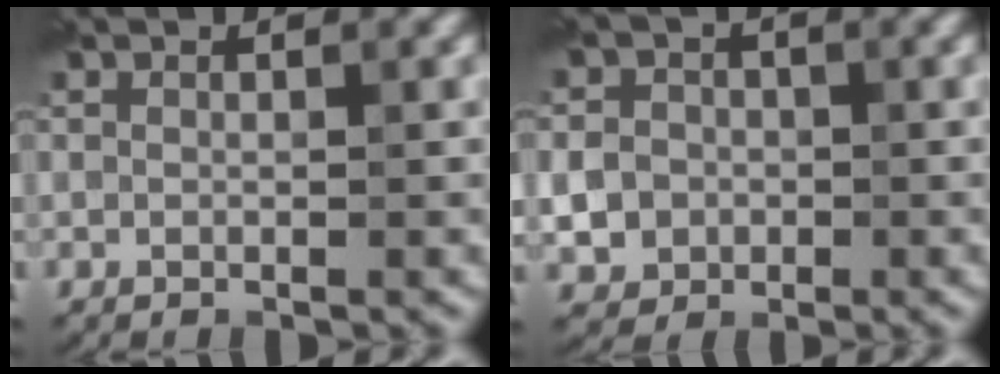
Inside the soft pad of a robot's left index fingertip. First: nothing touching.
{"total": 5.2, "force": [-0.9, 4.8, 1.7], "torque": [-0.020, 0.004, -0.039]}